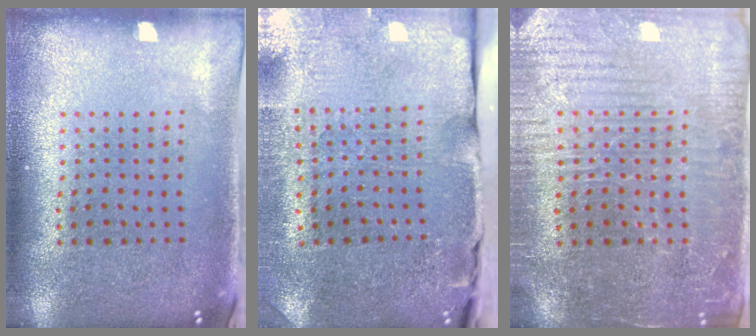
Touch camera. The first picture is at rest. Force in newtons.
{"total": 3.7, "press": 3.6, "slide": 1.1}
{"total": 3.7, "press": 3.5, "slide": 1.1}